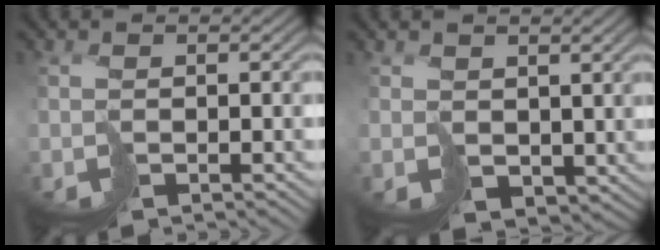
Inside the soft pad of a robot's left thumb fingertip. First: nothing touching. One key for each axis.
{"total": 2.5, "fx": 1.4, "fy": 1.9, "fz": 0.9, "tx": -0.029, "ty": -0.013, "tz": 0.031}